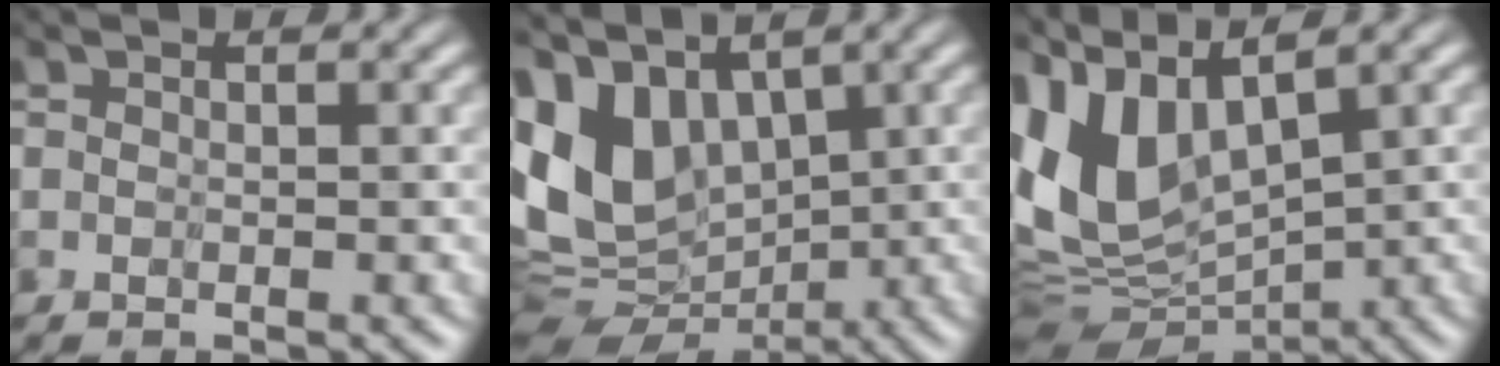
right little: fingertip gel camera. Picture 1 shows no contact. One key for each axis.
{"total": 6.6, "fx": 2.2, "fy": 4.1, "fz": 4.6, "tx": -0.117, "ty": -0.014, "tz": 0.032}
{"total": 7.0, "fx": 3.3, "fy": 3.0, "fz": 5.4, "tx": -0.157, "ty": -0.006, "tz": 0.057}